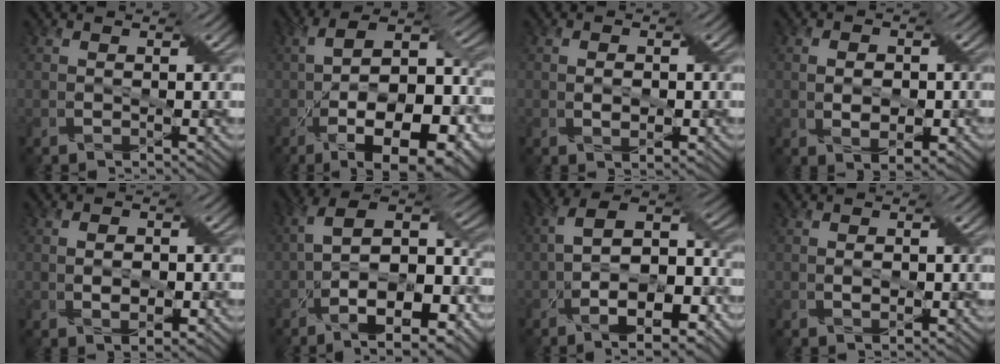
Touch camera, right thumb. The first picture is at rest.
{"total": 16.5, "force": [-5.4, 7.0, 14.0], "torque": [-0.224, -0.003, -0.076]}
{"total": 2.1, "force": [-0.1, 1.3, 1.6], "torque": [-0.030, -0.003, 0.002]}
{"total": 4.2, "force": [-0.2, 2.7, 3.2], "torque": [-0.049, -0.003, 0.002]}
{"total": 3.5, "force": [-0.3, 2.2, 2.7], "torque": [-0.040, -0.001, 0.000]}
{"total": 16.8, "force": [-6.2, 7.7, 13.6], "torque": [-0.234, -0.014, -0.093]}
{"total": 14.9, "force": [-4.9, 7.6, 11.9], "torque": [-0.201, -0.017, -0.068]}
{"total": 1.4, "force": [0.0, 0.9, 1.1], "torque": [-0.021, 0.000, 0.001]}